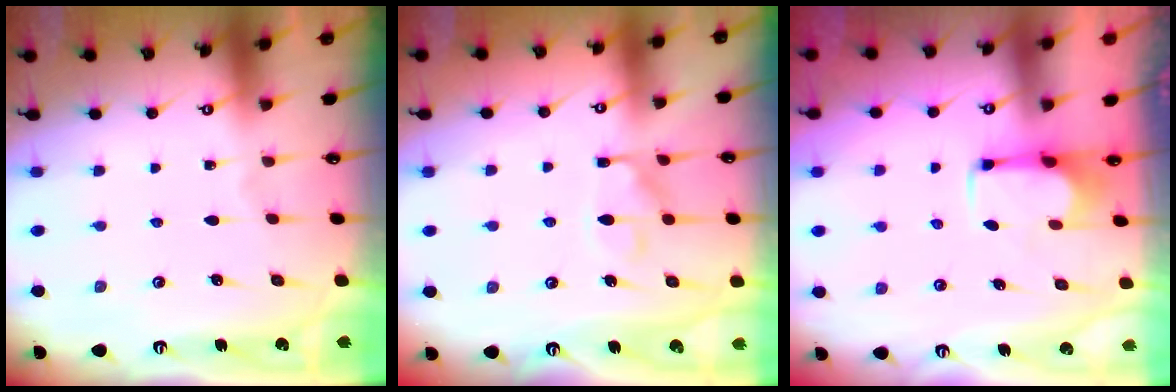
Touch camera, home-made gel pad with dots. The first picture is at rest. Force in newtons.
{"total": 10.4, "press": 10.4, "slide": 1.1}
{"total": 2.6, "press": 2.5, "slide": 0.9}